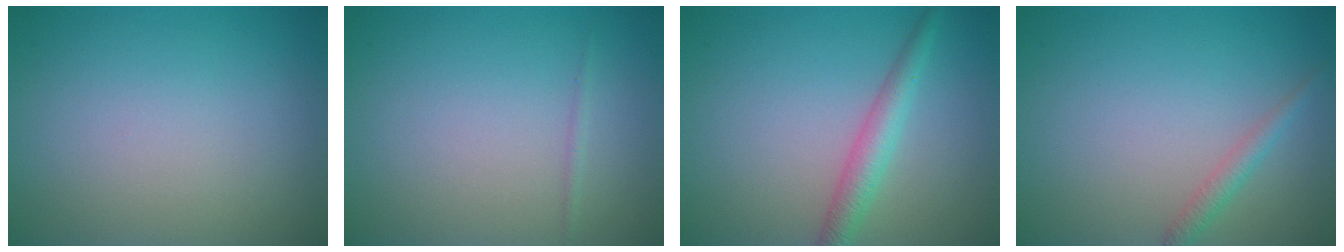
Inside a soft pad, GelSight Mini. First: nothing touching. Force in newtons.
{"total": 0.5, "press": 0.5, "slide": 0.0}
{"total": 2.8, "press": 2.8, "slide": 0.0}
{"total": 1.5, "press": 1.5, "slide": 0.1}